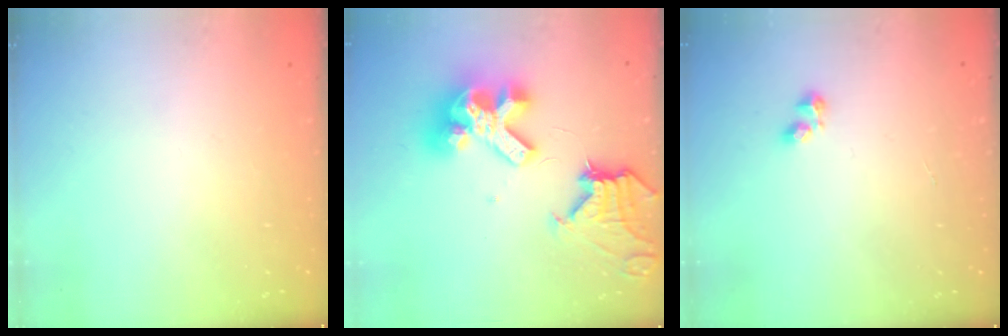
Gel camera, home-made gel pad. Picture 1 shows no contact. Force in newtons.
{"total": 17.9, "press": 17.8, "slide": 2.2}
{"total": 2.2, "press": 2.1, "slide": 0.6}